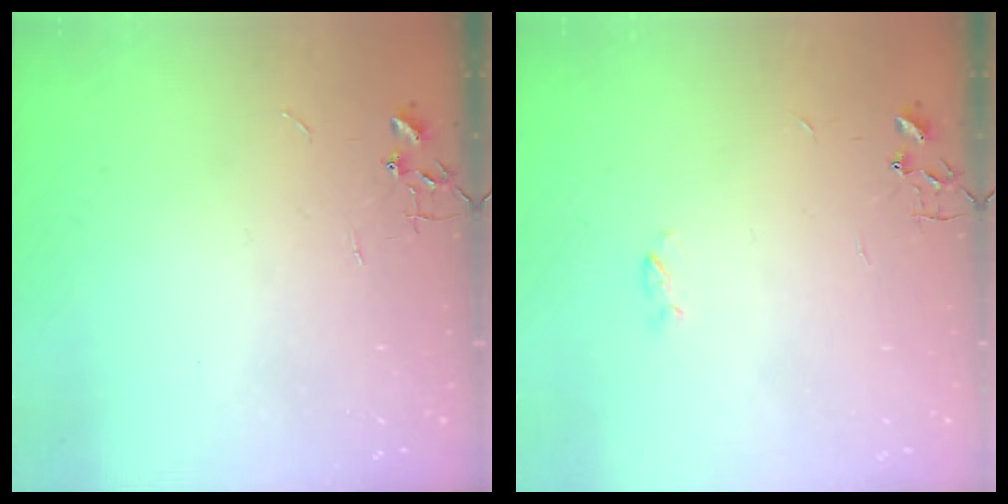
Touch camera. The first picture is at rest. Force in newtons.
{"total": 2.4, "press": 2.4, "slide": 0.5}